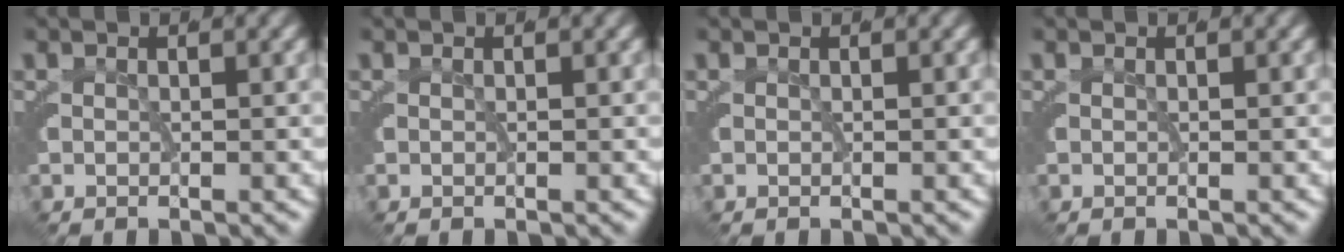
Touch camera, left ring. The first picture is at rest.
{"total": 0.0}
{"total": 0.0}
{"total": 0.0}